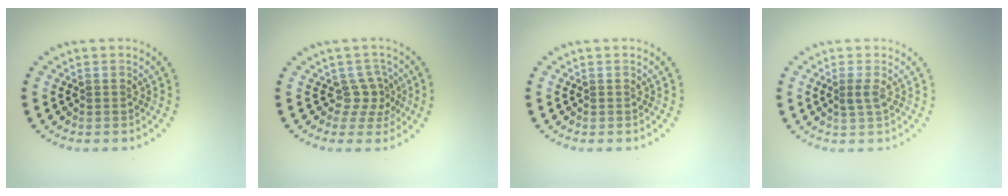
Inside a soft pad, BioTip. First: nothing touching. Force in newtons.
{"total": 2.3, "press": 1.5, "slide": 1.6}
{"total": 0.0}
{"total": 1.2, "press": 1.0, "slide": 0.6}